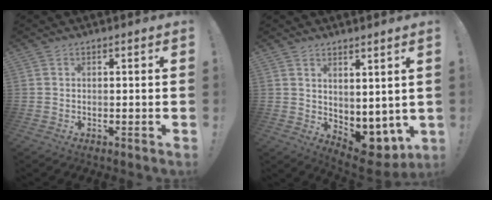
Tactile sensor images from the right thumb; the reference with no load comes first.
{"total": 5.1, "force": [1.0, 4.0, 3.0], "torque": [-0.012, -0.031, 0.030]}